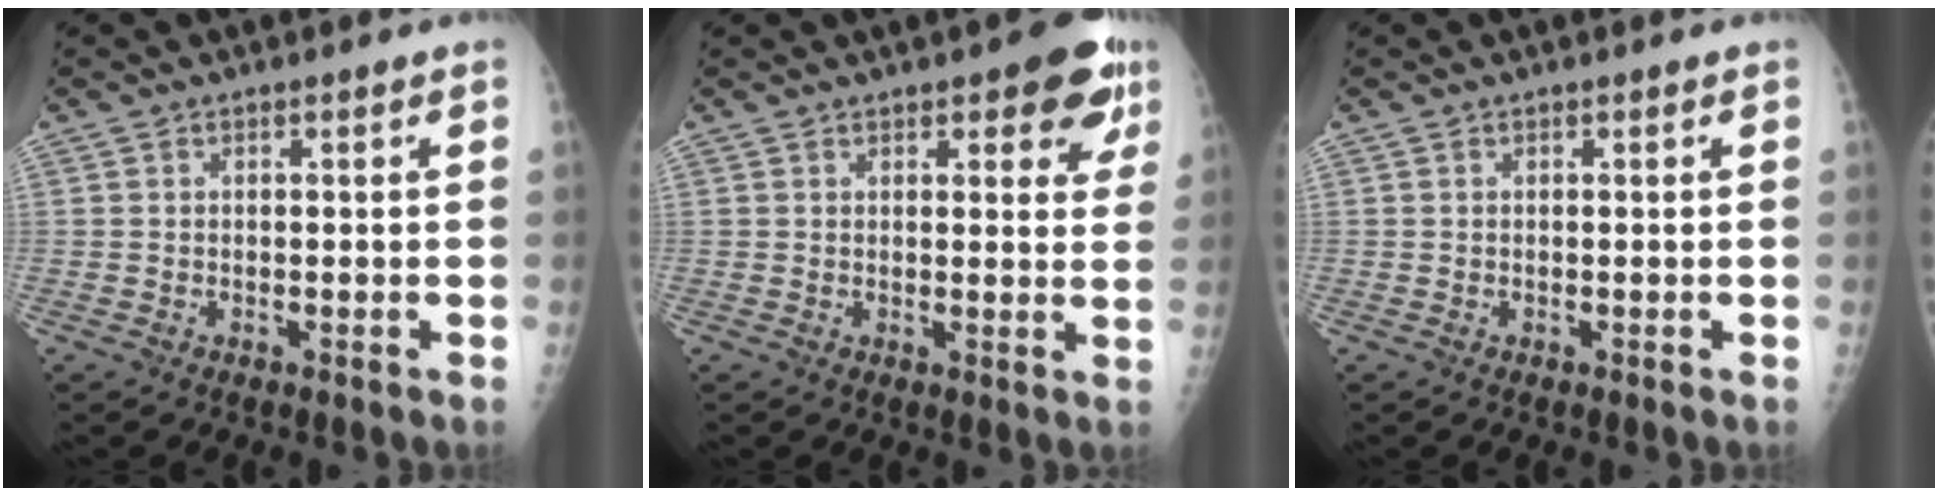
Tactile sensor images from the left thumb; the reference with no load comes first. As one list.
[{"total": 8.3, "force": [4.6, 3.4, 6.0], "torque": [-0.037, -0.015, 0.049]}, {"total": 0.0}]